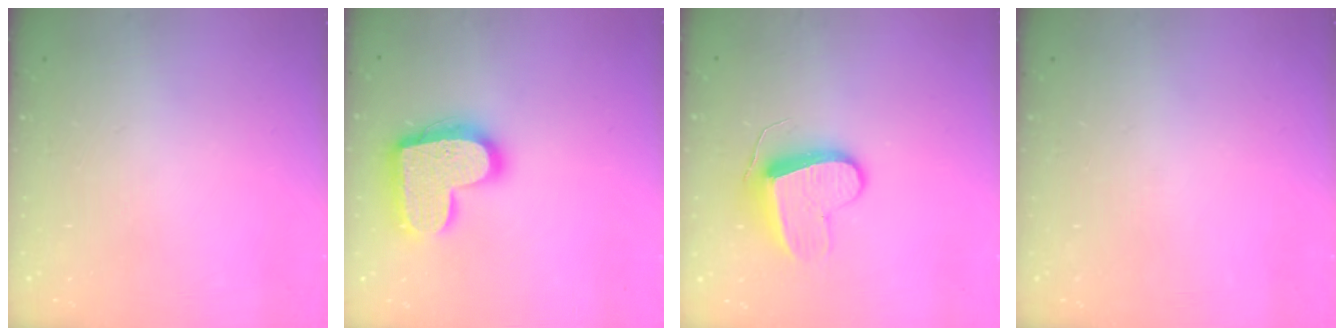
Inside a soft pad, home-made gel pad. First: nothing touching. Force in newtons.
{"total": 18.5, "press": 18.5, "slide": 1.0}
{"total": 9.5, "press": 9.5, "slide": 0.7}
{"total": 0.0}